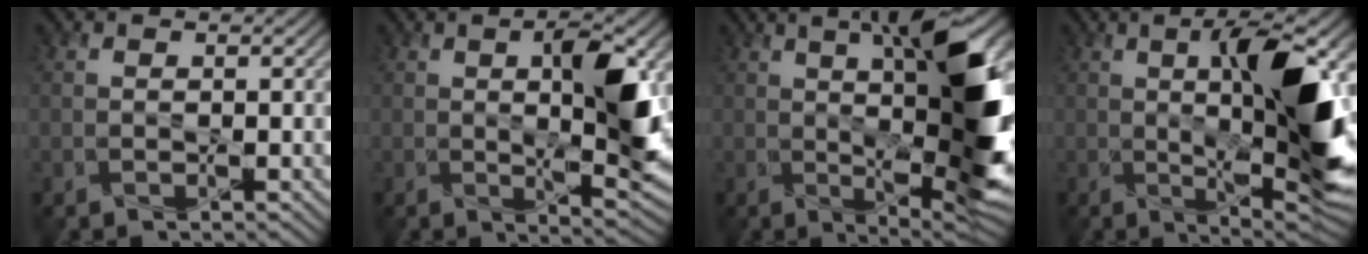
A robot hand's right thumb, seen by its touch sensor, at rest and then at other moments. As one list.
[{"total": 8.2, "force": [1.3, 2.4, 7.7], "torque": [-0.126, -0.008, 0.025]}, {"total": 13.7, "force": [2.1, 3.6, 13.0], "torque": [-0.187, 0.000, 0.039]}, {"total": 12.2, "force": [1.0, 3.0, 11.8], "torque": [-0.183, -0.005, 0.022]}]